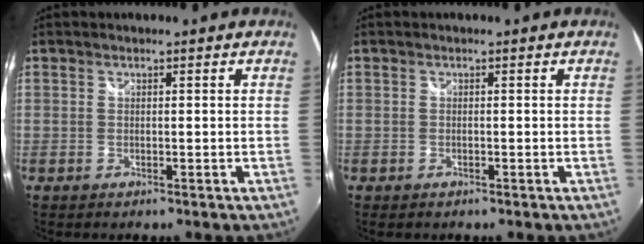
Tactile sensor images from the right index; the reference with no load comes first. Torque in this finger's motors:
{"motor_torque": [0.21, 0.15, -0.01, 0.00]}